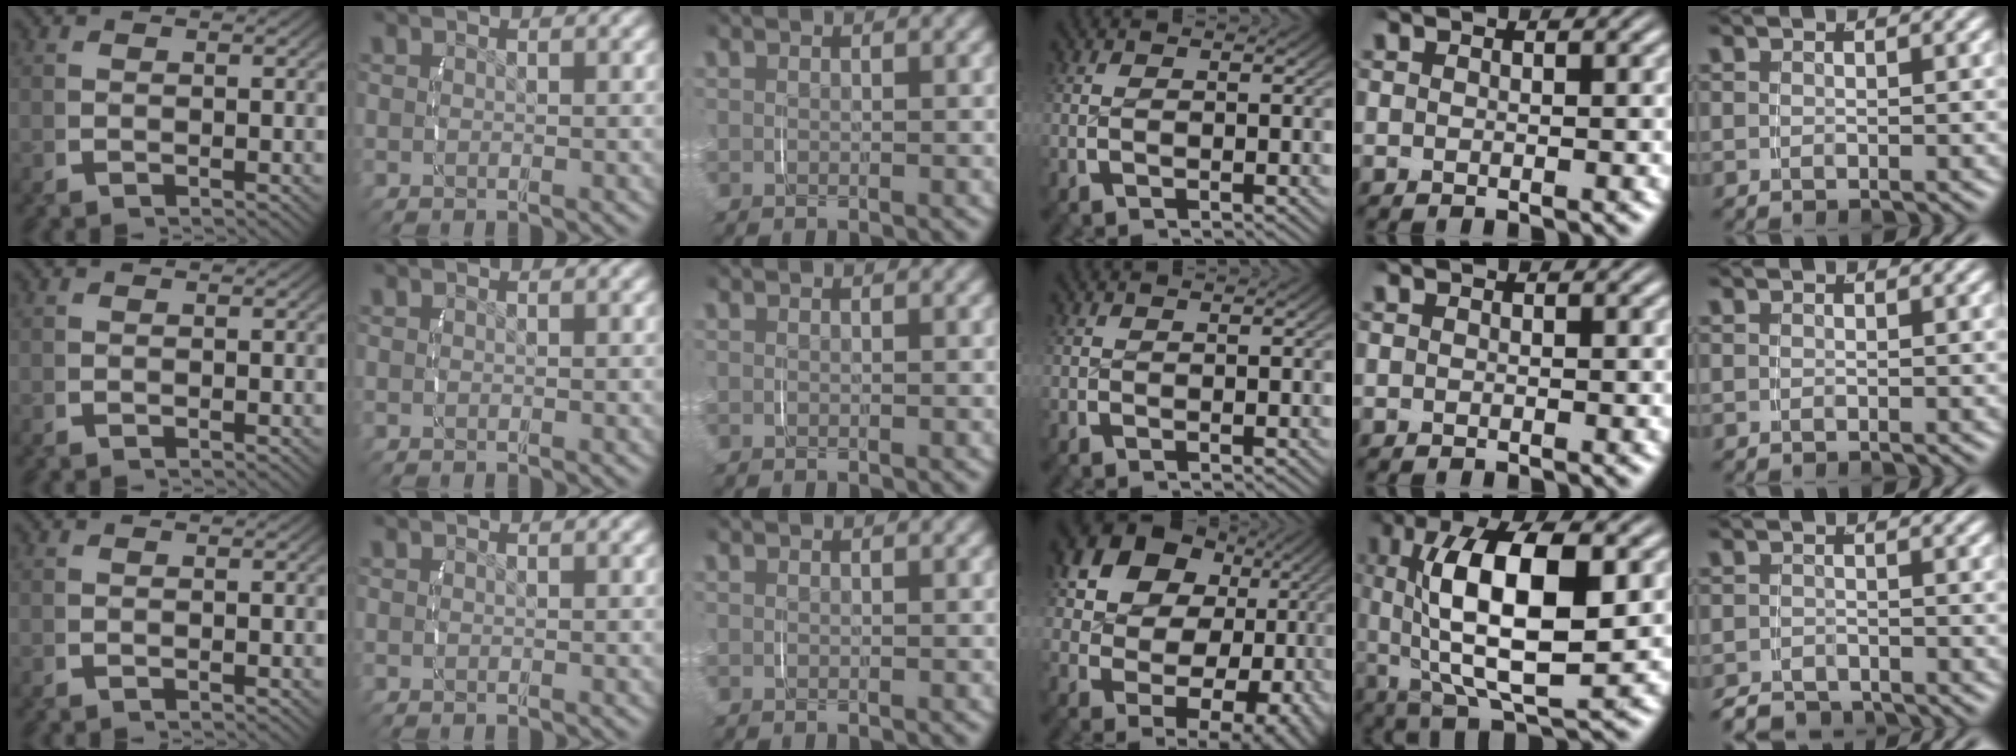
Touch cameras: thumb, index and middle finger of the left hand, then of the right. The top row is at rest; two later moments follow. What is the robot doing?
{"motion": "grasp_and_lifting", "object": "velcro strap"}